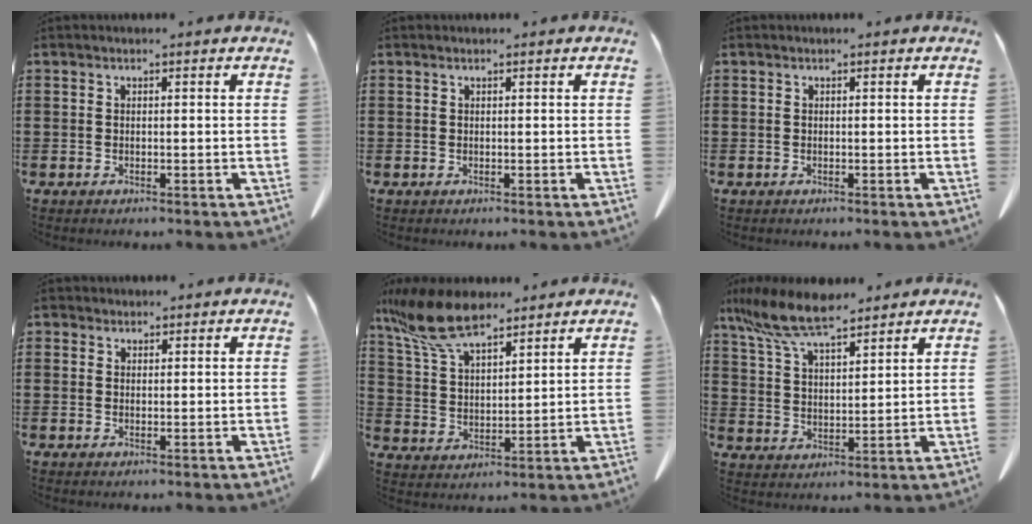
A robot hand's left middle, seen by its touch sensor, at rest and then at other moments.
{"total": 0.0}
{"total": 0.0}
{"total": 1.4, "force": [1.1, 0.8, 0.2], "torque": [-0.009, 0.004, 0.023]}
{"total": 11.1, "force": [8.2, 3.6, 6.5], "torque": [-0.162, -0.021, 0.153]}
{"total": 10.4, "force": [8.2, 2.5, 5.9], "torque": [-0.145, -0.024, 0.150]}